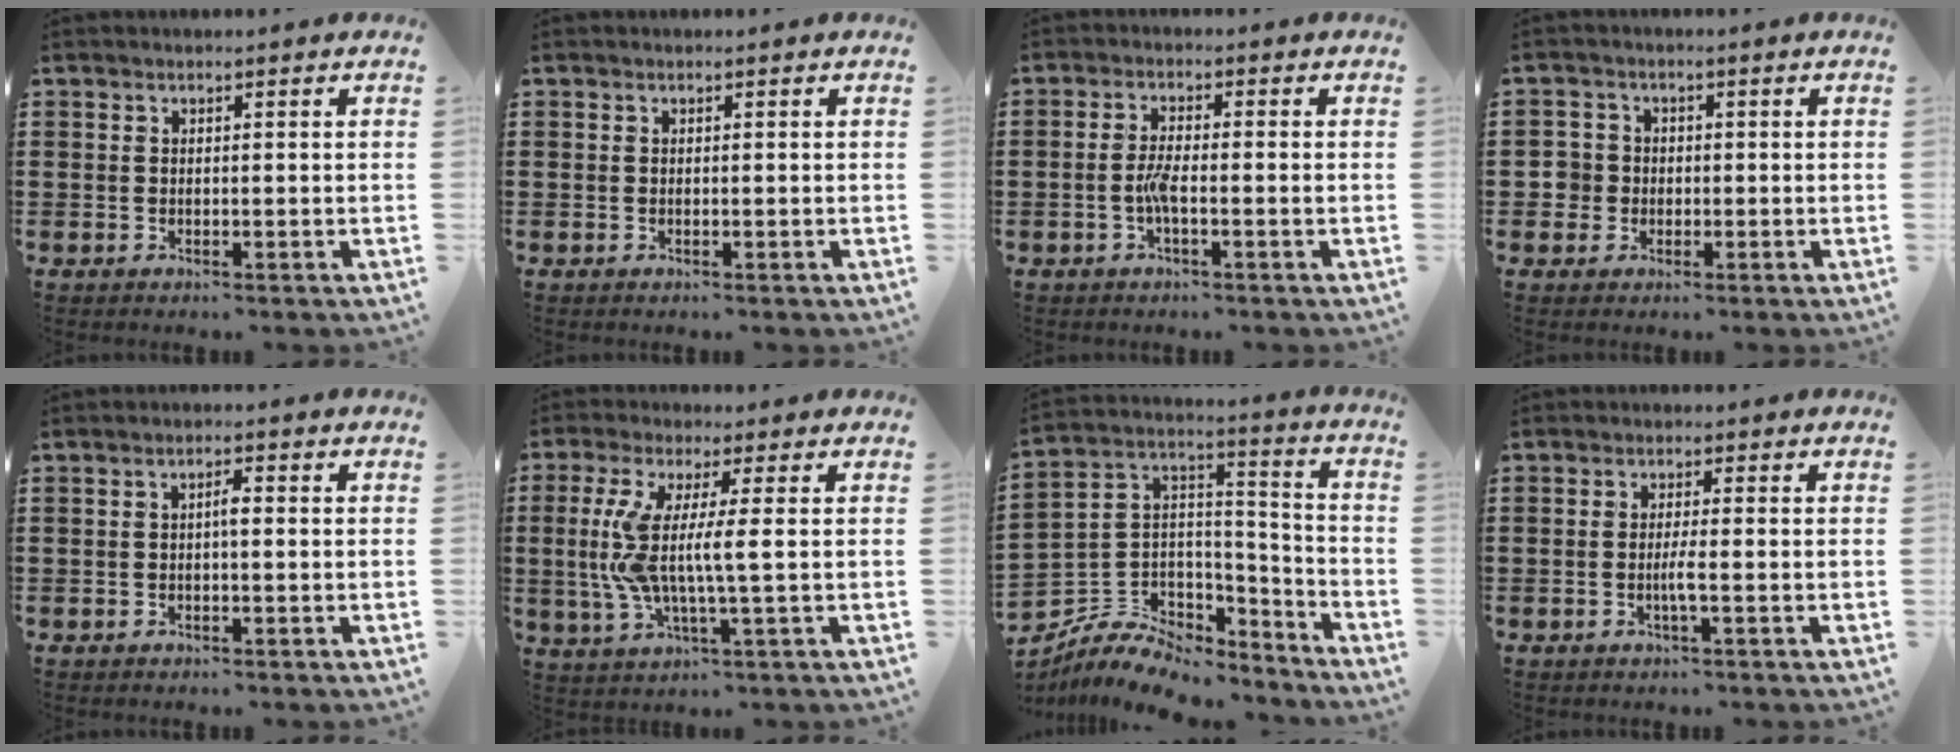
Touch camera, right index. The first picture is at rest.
{"total": 0.0}
{"total": 3.4, "force": [-1.0, 0.5, 3.2], "torque": [-0.074, -0.004, -0.024]}
{"total": 3.0, "force": [-0.5, 2.9, 0.5], "torque": [-0.031, 0.005, -0.016]}
{"total": 1.5, "force": [-0.2, 0.3, 1.4], "torque": [-0.028, 0.002, -0.005]}
{"total": 7.9, "force": [0.1, 0.6, 7.8], "torque": [-0.183, -0.018, -0.012]}
{"total": 7.2, "force": [-6.0, 3.4, 2.0], "torque": [-0.052, 0.004, -0.118]}
{"total": 2.4, "force": [-0.8, -0.1, 2.2], "torque": [-0.047, -0.006, -0.018]}